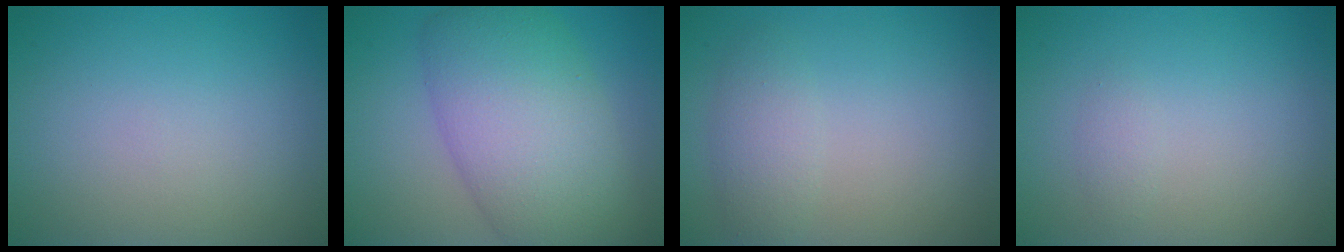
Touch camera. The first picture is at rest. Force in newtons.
{"total": 9.9, "press": 9.9, "slide": 0.7}
{"total": 2.1, "press": 2.1, "slide": 0.1}
{"total": 0.8, "press": 0.8, "slide": 0.0}